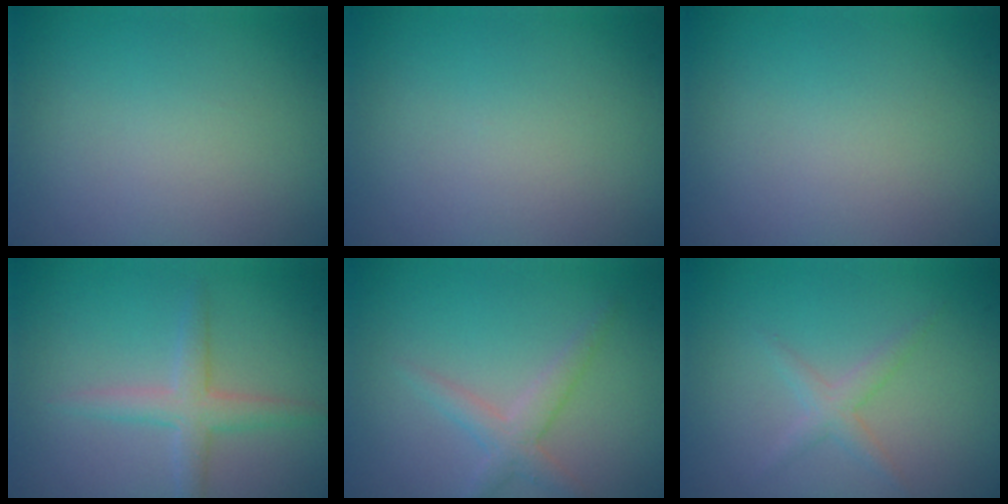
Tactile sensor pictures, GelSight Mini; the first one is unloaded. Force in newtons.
{"total": 0.0}
{"total": 0.0}
{"total": 2.9, "press": 2.9, "slide": 0.1}
{"total": 2.3, "press": 2.3, "slide": 0.1}
{"total": 1.6, "press": 1.6, "slide": 0.1}